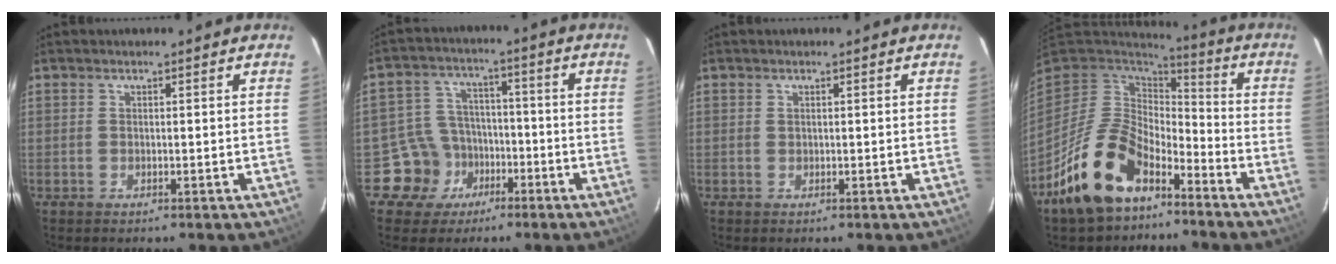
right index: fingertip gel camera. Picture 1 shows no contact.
{"total": 8.7, "force": [-4.4, 7.5, 0.6], "torque": [-0.037, 0.029, -0.065]}
{"total": 0.0}
{"total": 16.3, "force": [-10.0, 8.8, 9.5], "torque": [-0.204, -0.003, -0.172]}